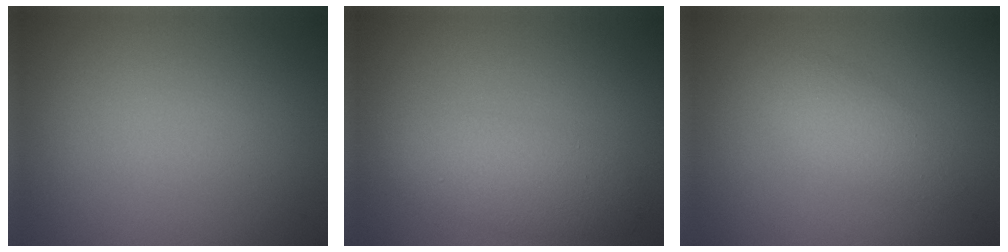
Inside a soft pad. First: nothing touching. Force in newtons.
{"total": 3.4, "press": 3.4, "slide": 0.1}
{"total": 2.2, "press": 2.2, "slide": 0.1}